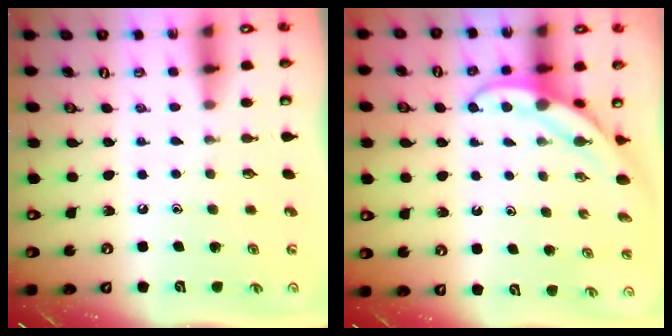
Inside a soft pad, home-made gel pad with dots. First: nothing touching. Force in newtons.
{"total": 4.6, "press": 4.6, "slide": 0.3}